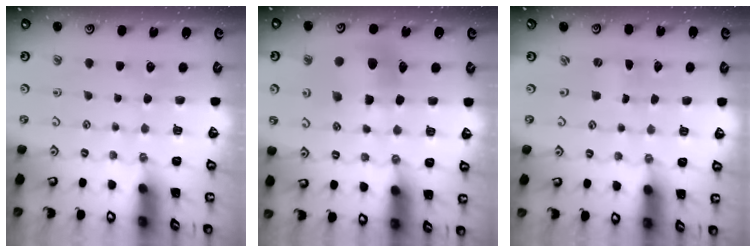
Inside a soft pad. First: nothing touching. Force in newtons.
{"total": 9.6, "press": 9.6, "slide": 0.8}
{"total": 0.0}